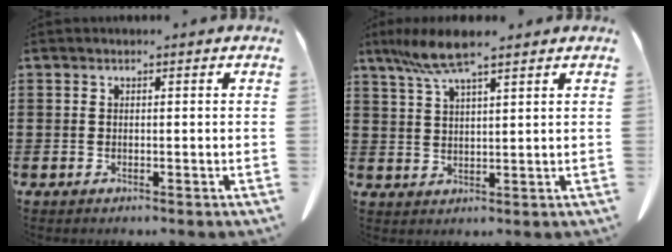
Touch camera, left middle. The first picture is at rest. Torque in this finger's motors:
{"motor_torque": [0.68, 0.15, 0.25, 0.14]}